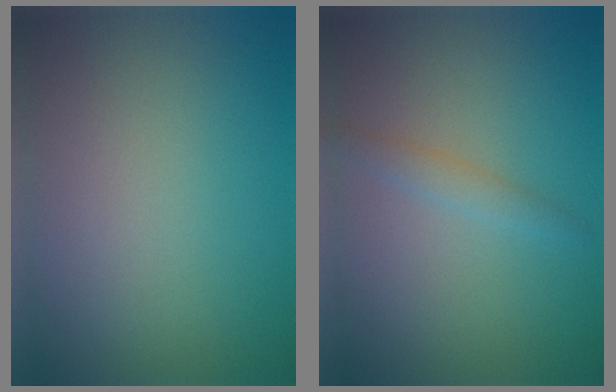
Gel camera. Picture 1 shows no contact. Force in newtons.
{"total": 1.4, "press": 1.4, "slide": 0.1}